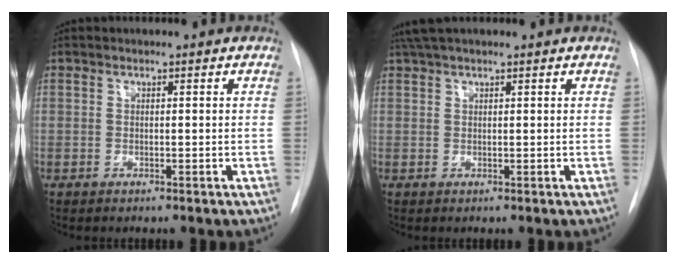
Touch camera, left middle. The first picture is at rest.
{"total": 4.9, "force": [4.0, 0.7, 2.7], "torque": [-0.046, 0.039, 0.072]}